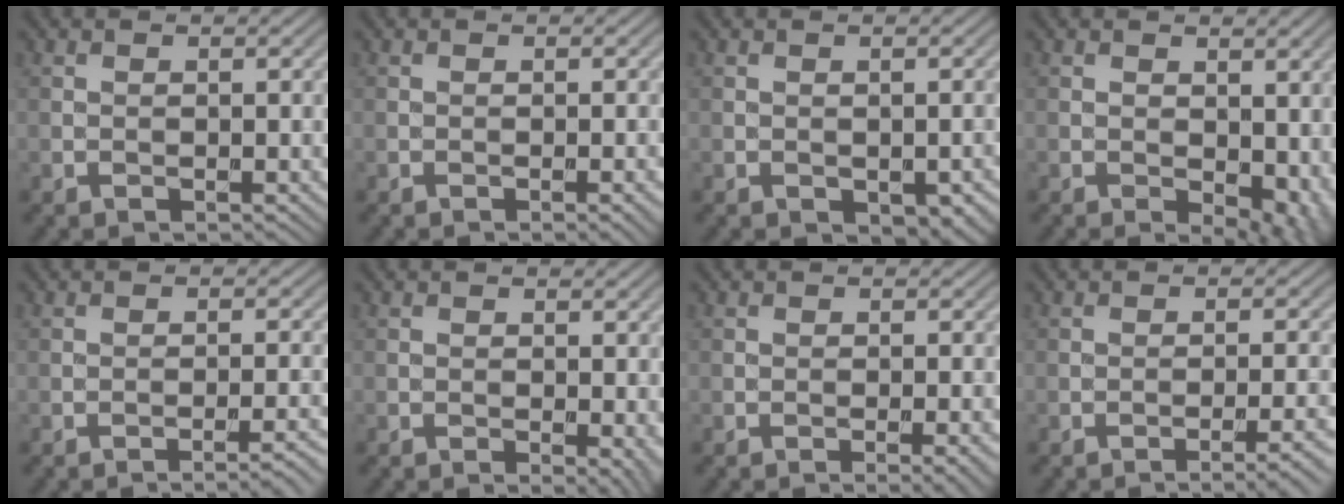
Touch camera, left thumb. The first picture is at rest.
{"total": 1.4, "force": [-0.6, 0.1, 1.2], "torque": [-0.016, 0.000, -0.008]}
{"total": 2.8, "force": [-1.1, 1.5, 2.1], "torque": [-0.029, -0.010, -0.007]}
{"total": 5.7, "force": [-0.8, 3.3, 4.5], "torque": [-0.066, -0.019, 0.000]}
{"total": 3.4, "force": [-2.2, 0.5, 2.5], "torque": [-0.030, 0.013, -0.041]}
{"total": 1.8, "force": [-0.3, 0.5, 1.7], "torque": [-0.020, -0.007, -0.004]}
{"total": 2.3, "force": [-1.0, 0.3, 2.1], "torque": [-0.026, 0.004, -0.019]}
{"total": 4.1, "force": [-2.4, 0.7, 3.2], "torque": [-0.044, 0.013, -0.042]}